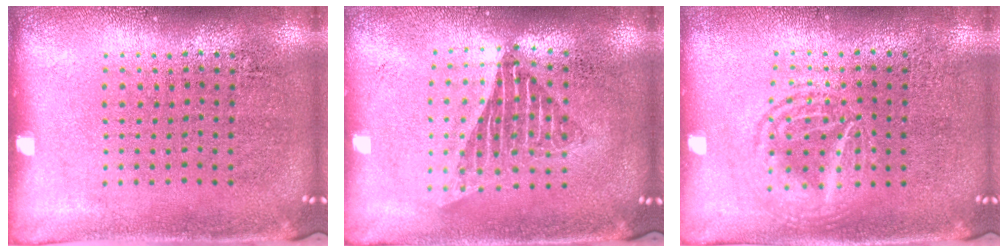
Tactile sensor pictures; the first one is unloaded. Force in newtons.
{"total": 1.6, "press": 1.4, "slide": 0.9}
{"total": 2.6, "press": 2.6, "slide": 0.3}